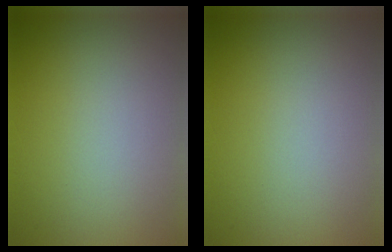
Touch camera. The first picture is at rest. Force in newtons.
{"total": 0.0}